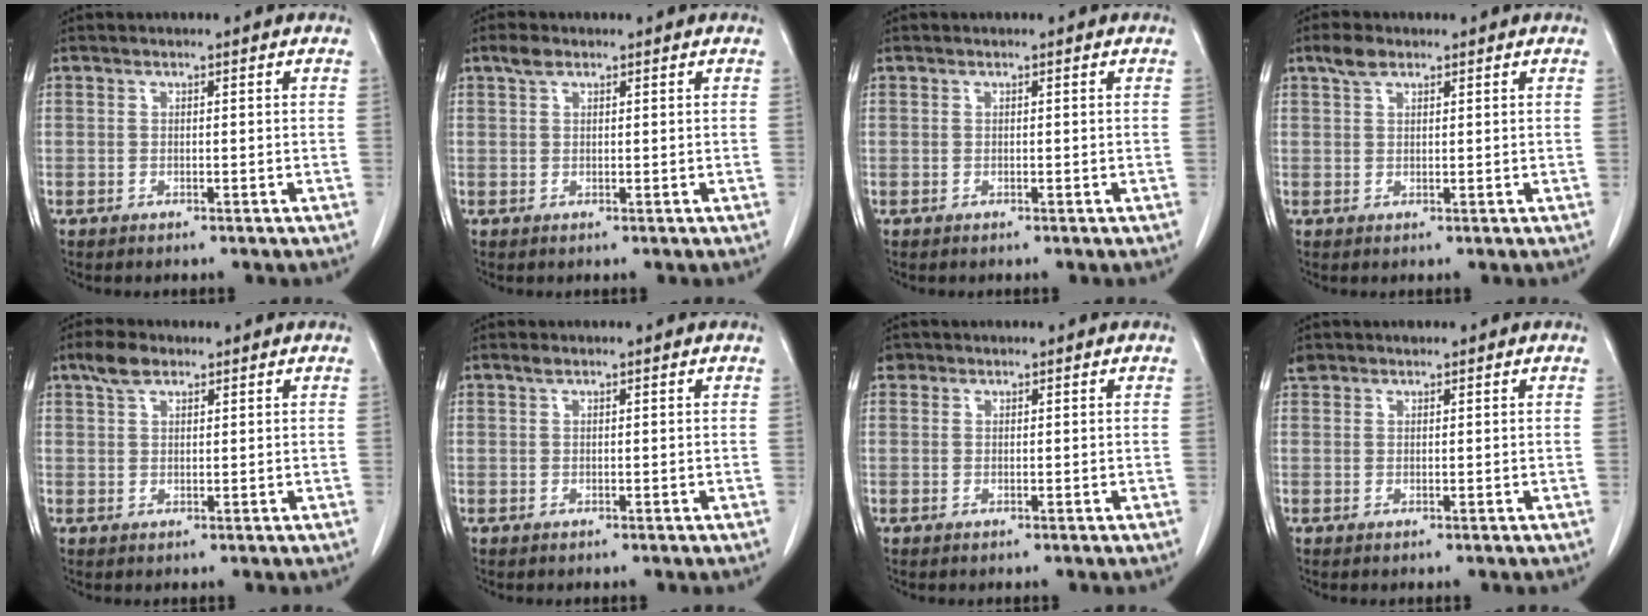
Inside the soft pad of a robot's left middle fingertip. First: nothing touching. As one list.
[{"total": 1.7, "force": [1.2, 0.8, 0.9], "torque": [-0.024, 0.010, 0.023]}, {"total": 0.0}, {"total": 2.5, "force": [1.8, 1.1, 1.3], "torque": [-0.031, 0.008, 0.034]}, {"total": 3.4, "force": [2.4, 1.5, 1.9], "torque": [-0.044, 0.010, 0.047]}, {"total": 0.7, "force": [0.5, 0.1, 0.4], "torque": [-0.014, 0.004, 0.012]}, {"total": 0.9, "force": [0.6, 0.7, 0.0], "torque": [0.002, 0.006, 0.009]}, {"total": 1.5, "force": [1.2, 0.9, 0.0], "torque": [-0.002, 0.011, 0.021]}]